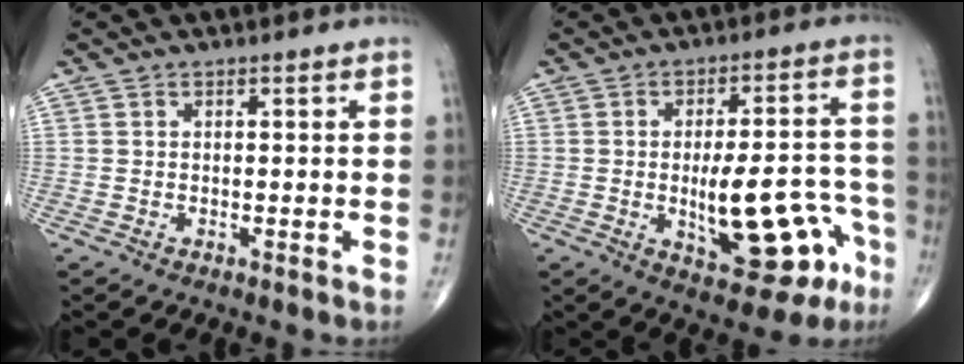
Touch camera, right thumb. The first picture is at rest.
{"total": 17.1, "force": [-5.5, 6.9, 14.6], "torque": [-0.179, 0.036, -0.061]}